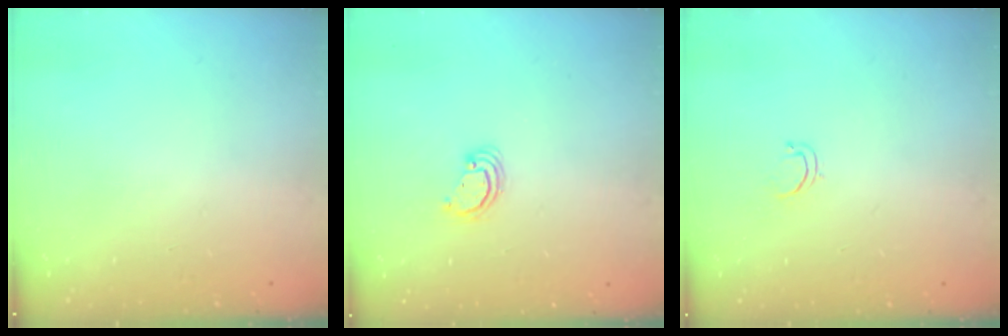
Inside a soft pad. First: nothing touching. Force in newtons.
{"total": 2.5, "press": 2.5, "slide": 0.2}
{"total": 2.6, "press": 2.5, "slide": 0.4}